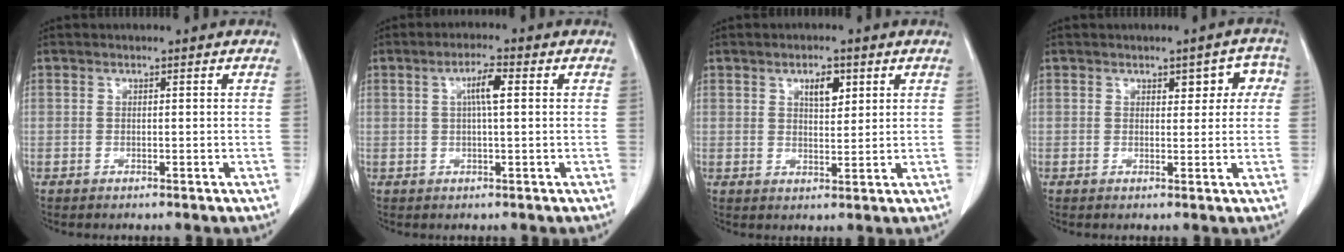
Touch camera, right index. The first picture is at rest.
{"total": 3.8, "force": [0.8, 0.3, 3.7], "torque": [-0.067, 0.006, 0.013]}
{"total": 3.9, "force": [1.9, 1.6, 3.0], "torque": [-0.048, -0.002, 0.032]}
{"total": 4.2, "force": [1.3, 2.2, 3.3], "torque": [-0.026, 0.020, 0.016]}